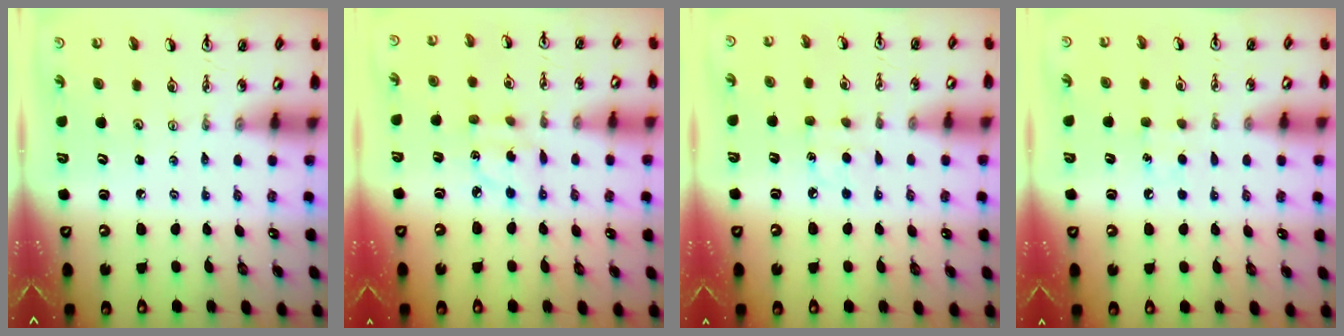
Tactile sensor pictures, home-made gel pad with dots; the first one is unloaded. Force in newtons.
{"total": 4.2, "press": 4.2, "slide": 0.3}
{"total": 6.1, "press": 6.1, "slide": 0.6}
{"total": 6.1, "press": 6.1, "slide": 0.7}